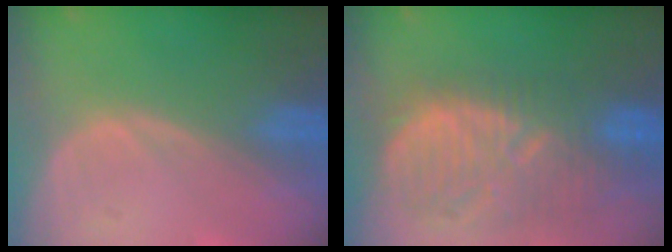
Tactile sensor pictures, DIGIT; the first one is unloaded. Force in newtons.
{"total": 12.3, "press": 11.3, "slide": 4.8}